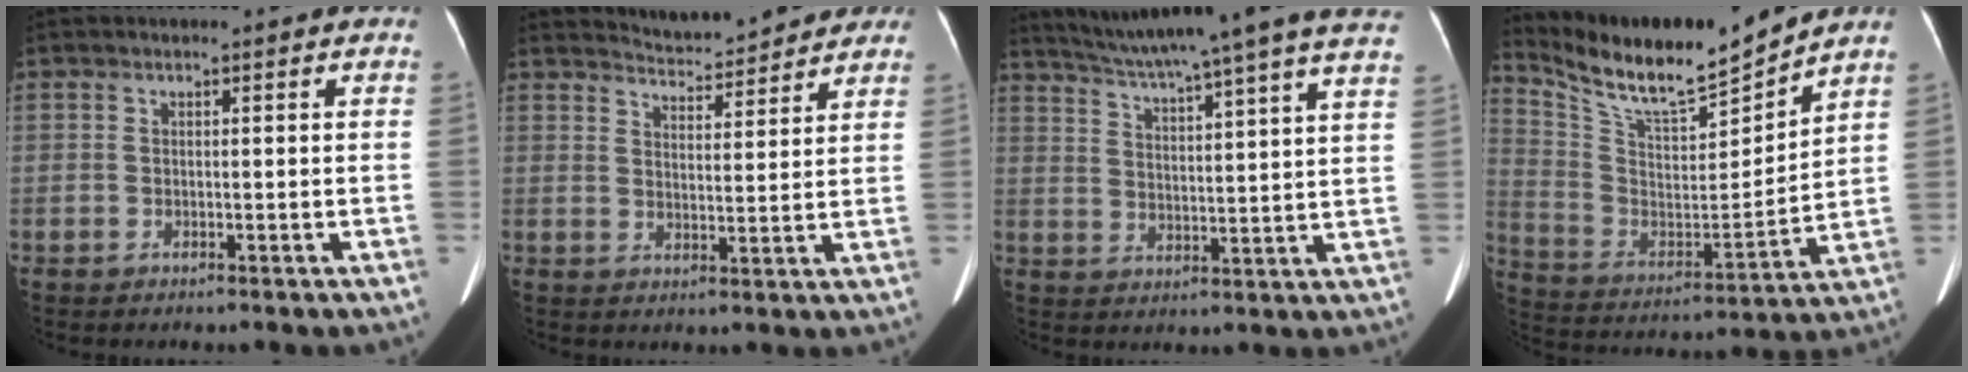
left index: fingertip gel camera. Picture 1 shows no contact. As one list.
[{"total": 9.4, "force": [9.2, 1.5, 1.4], "torque": [-0.021, 0.009, 0.120]}, {"total": 25.7, "force": [22.5, -1.2, 12.4], "torque": [-0.208, -0.036, 0.295]}, {"total": 15.3, "force": [14.1, 0.7, 6.0], "torque": [-0.134, -0.016, 0.256]}]